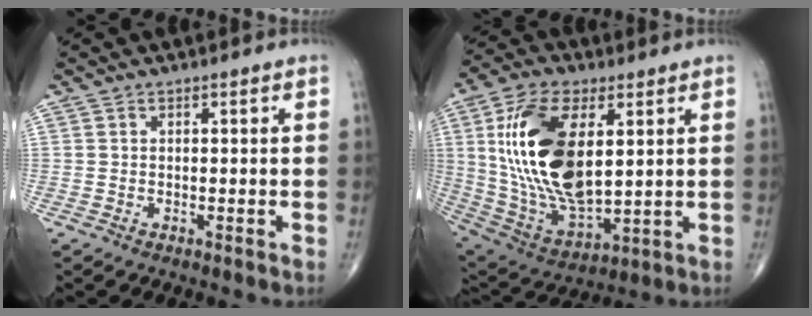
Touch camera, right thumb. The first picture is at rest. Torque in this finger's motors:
{"motor_torque": [-0.16, 3.38, 2.15, 0.62, 0.79]}